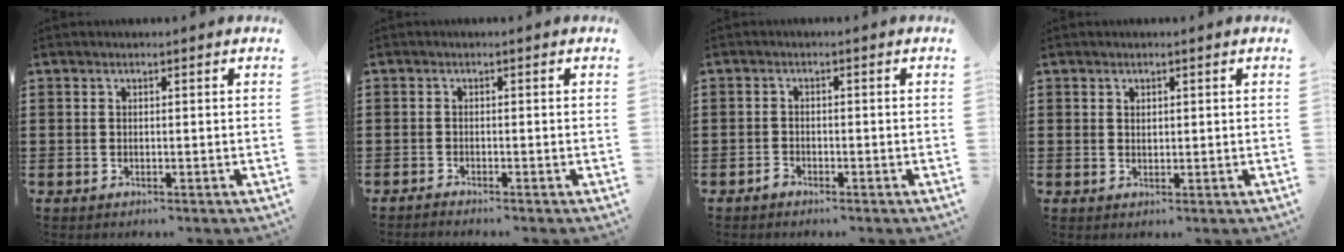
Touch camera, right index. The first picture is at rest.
{"total": 0.9, "force": [-0.9, -0.1, 0.0], "torque": [-0.001, 0.001, -0.019]}
{"total": 1.3, "force": [-1.1, 0.6, 0.3], "torque": [-0.007, 0.001, -0.024]}
{"total": 0.9, "force": [0.6, 0.5, 0.3], "torque": [-0.007, 0.003, 0.012]}